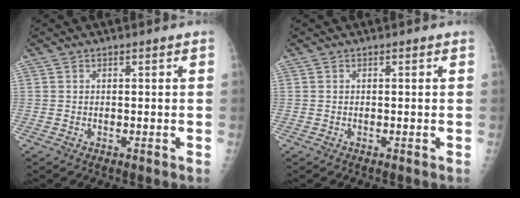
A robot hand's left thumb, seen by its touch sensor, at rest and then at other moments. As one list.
[{"total": 0.0}]